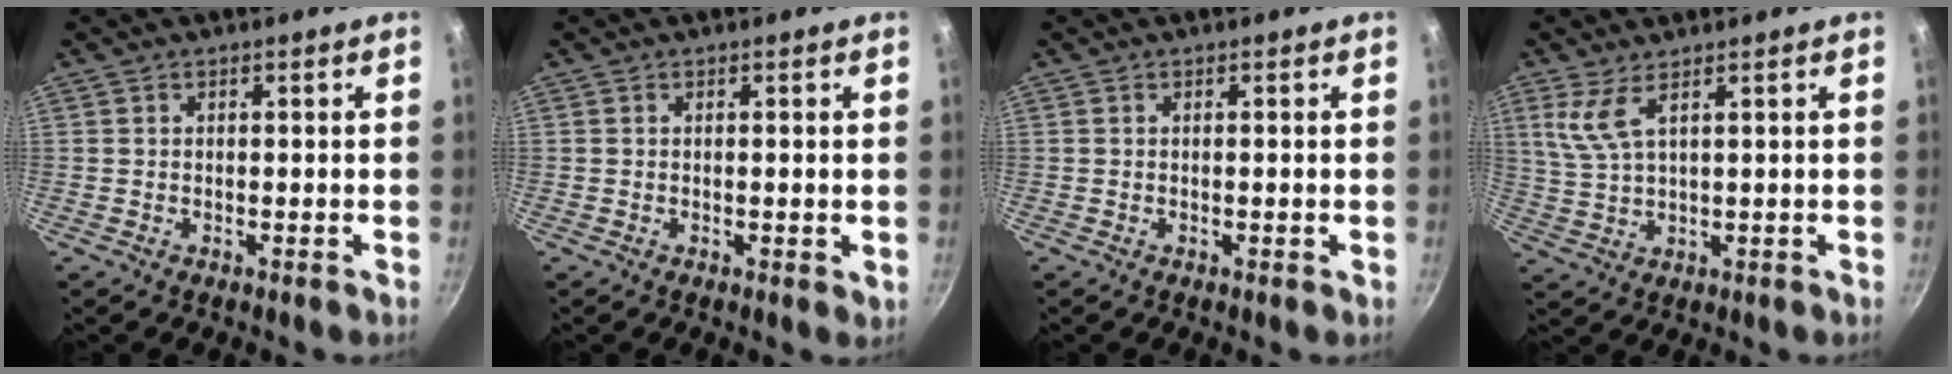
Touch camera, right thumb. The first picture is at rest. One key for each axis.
{"total": 1.2, "fx": 0.0, "fy": 0.4, "fz": 1.2, "tx": -0.015, "ty": -0.003, "tz": 0.000}
{"total": 0.6, "fx": -0.1, "fy": 0.2, "fz": 0.6, "tx": -0.009, "ty": 0.001, "tz": -0.001}
{"total": 5.4, "fx": 2.7, "fy": 1.7, "fz": 4.3, "tx": -0.097, "ty": -0.017, "tz": 0.064}